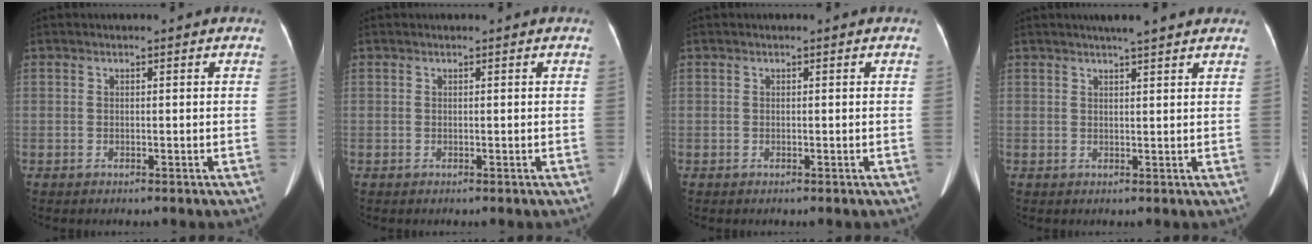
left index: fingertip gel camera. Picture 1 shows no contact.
{"total": 0.0}
{"total": 0.0}
{"total": 5.5, "force": [4.5, 0.2, 3.1], "torque": [-0.044, 0.018, 0.061]}